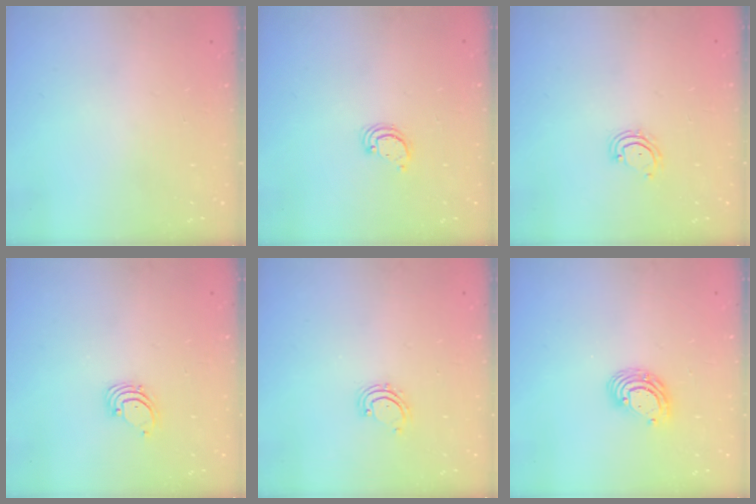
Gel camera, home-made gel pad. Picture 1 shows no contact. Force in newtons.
{"total": 2.6, "press": 2.6, "slide": 0.2}
{"total": 4.1, "press": 4.1, "slide": 0.3}
{"total": 1.5, "press": 1.5, "slide": 0.1}
{"total": 2.7, "press": 2.6, "slide": 0.5}
{"total": 6.7, "press": 6.6, "slide": 0.8}